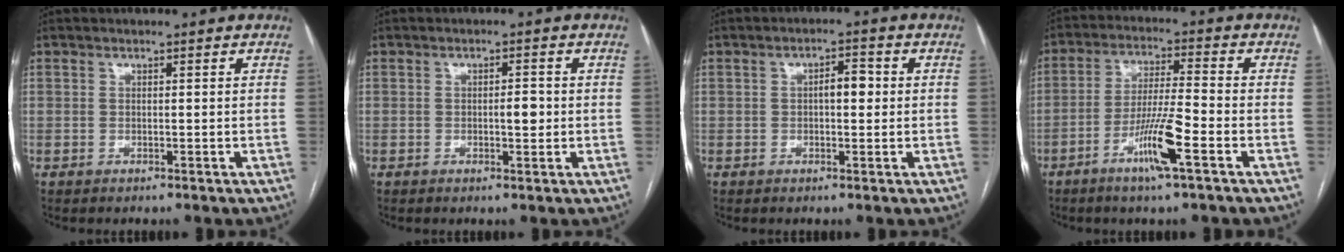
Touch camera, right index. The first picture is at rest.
{"total": 2.4, "force": [-0.2, 0.8, 2.2], "torque": [-0.033, 0.003, -0.003]}
{"total": 3.4, "force": [0.2, 1.4, 3.1], "torque": [-0.047, 0.011, 0.002]}
{"total": 8.7, "force": [-4.2, -0.1, 7.7], "torque": [-0.146, -0.007, -0.079]}